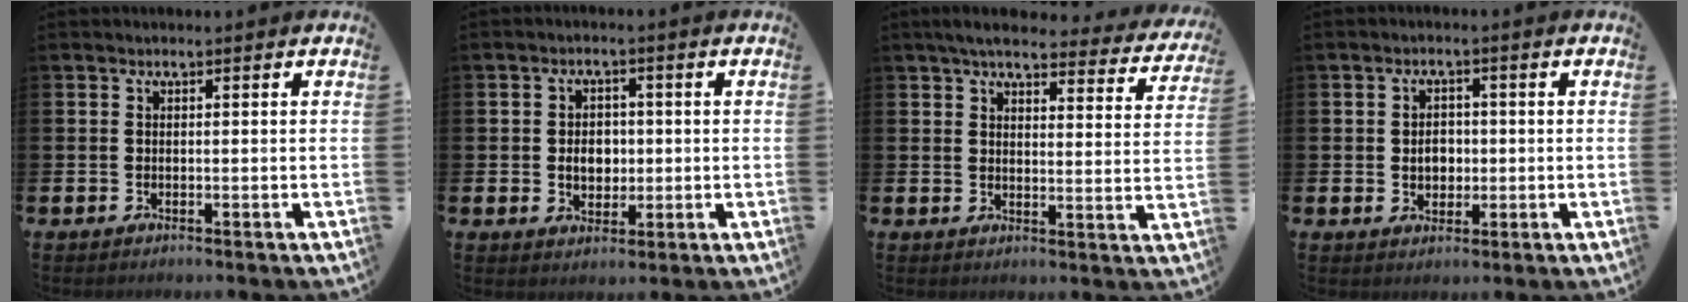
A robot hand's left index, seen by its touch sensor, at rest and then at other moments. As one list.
[{"total": 3.8, "force": [-0.1, 3.0, 2.3], "torque": [-0.035, 0.005, -0.010]}, {"total": 5.1, "force": [4.6, 1.1, 1.9], "torque": [-0.041, -0.029, 0.077]}, {"total": 3.2, "force": [-0.1, 2.5, 1.9], "torque": [-0.026, 0.004, -0.009]}]